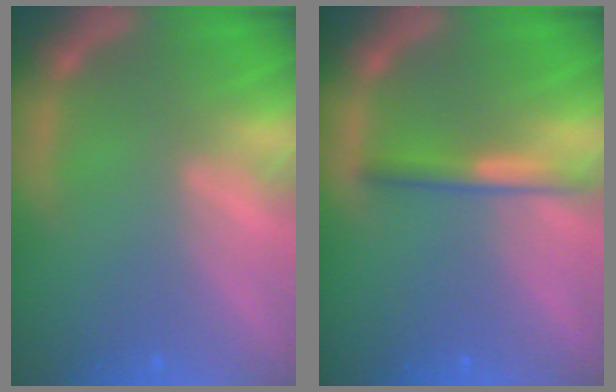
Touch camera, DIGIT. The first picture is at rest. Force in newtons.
{"total": 2.4}